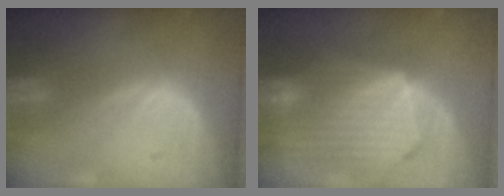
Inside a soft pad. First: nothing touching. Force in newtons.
{"total": 10.8, "press": 9.5, "slide": 5.2}